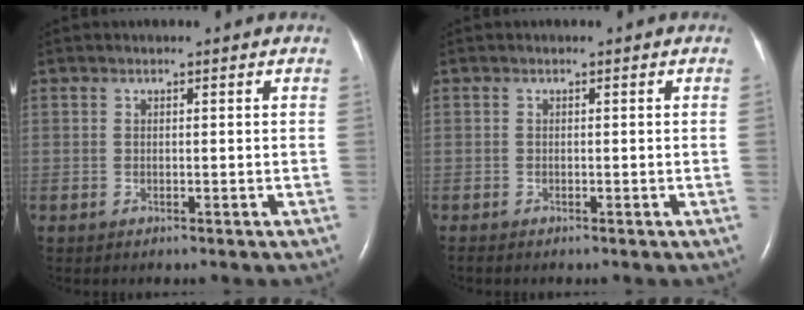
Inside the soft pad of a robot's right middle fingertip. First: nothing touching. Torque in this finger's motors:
{"motor_torque": [0.65, -0.65, -0.84, -0.21]}